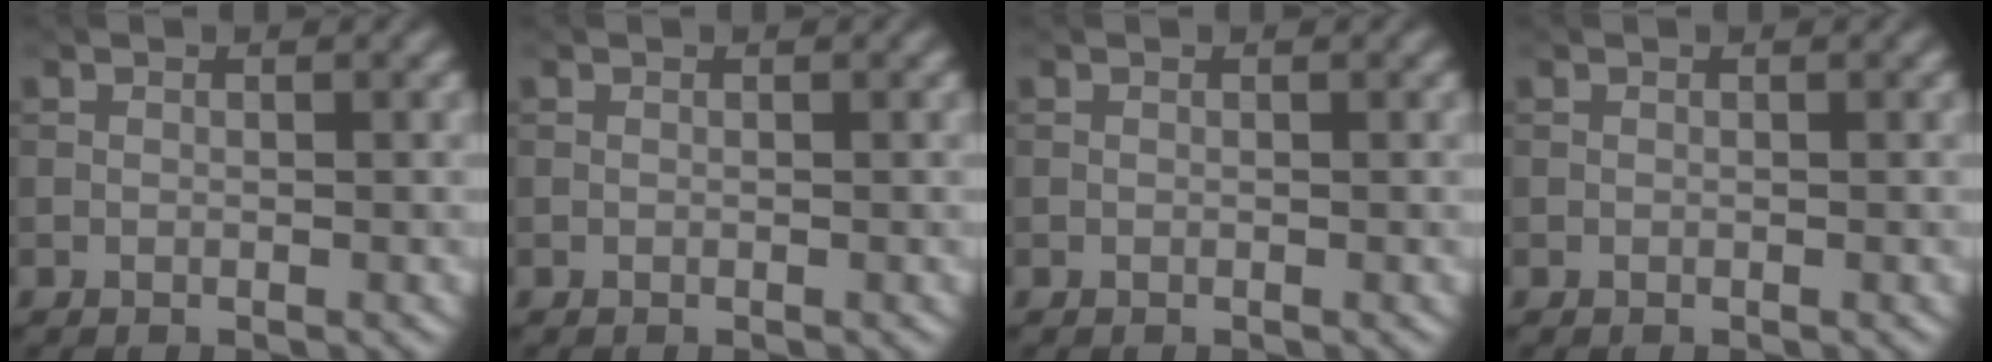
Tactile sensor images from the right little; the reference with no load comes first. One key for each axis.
{"total": 0.0}
{"total": 0.0}
{"total": 0.0}